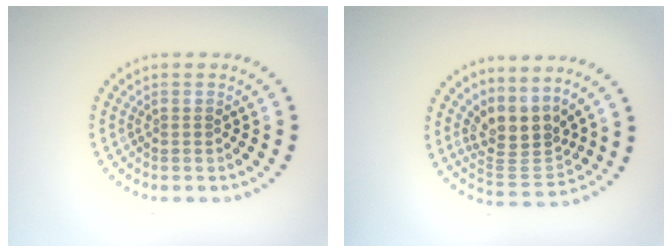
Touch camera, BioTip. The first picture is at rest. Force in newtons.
{"total": 4.0, "press": 3.1, "slide": 2.5}